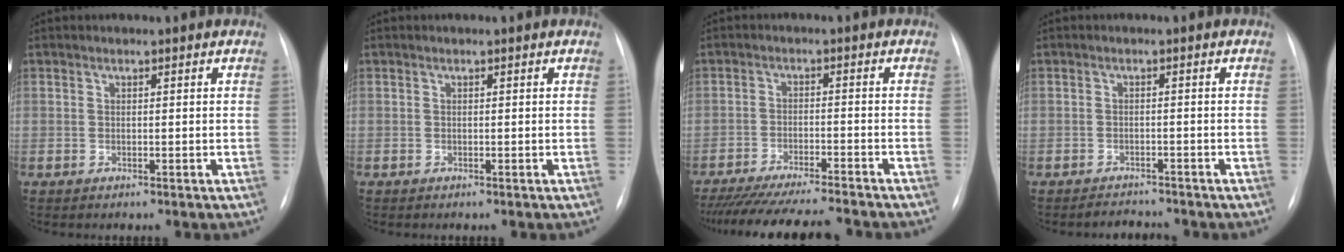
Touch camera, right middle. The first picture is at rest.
{"total": 0.0}
{"total": 16.7, "force": [-15.0, 1.1, 7.1], "torque": [-0.123, -0.033, -0.217]}
{"total": 2.3, "force": [-2.3, 0.5, -0.2], "torque": [0.002, -0.007, -0.031]}